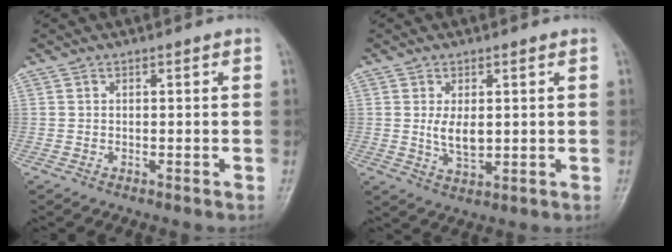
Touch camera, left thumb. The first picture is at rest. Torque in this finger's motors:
{"motor_torque": [0.79, 0.86, 0.92, -0.11, 0.02]}